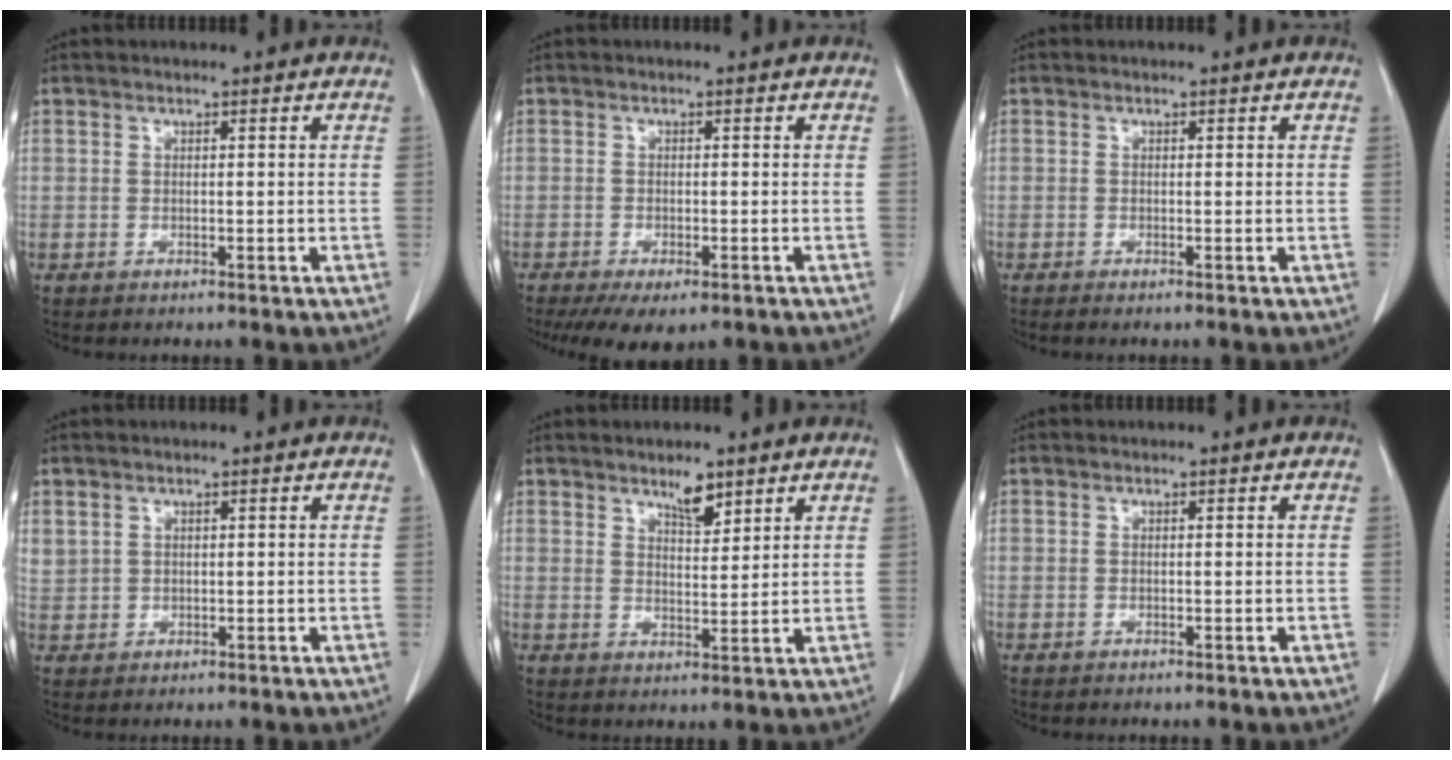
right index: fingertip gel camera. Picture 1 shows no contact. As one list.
[{"total": 6.7, "force": [-4.5, 2.7, 4.1], "torque": [-0.059, -0.012, -0.069]}, {"total": 0.5, "force": [-0.4, 0.0, 0.4], "torque": [-0.008, -0.002, -0.009]}, {"total": 2.4, "force": [1.4, 1.8, 0.5], "torque": [-0.010, 0.012, 0.038]}, {"total": 3.9, "force": [3.0, 1.2, 2.3], "torque": [-0.040, -0.003, 0.052]}, {"total": 0.0}]